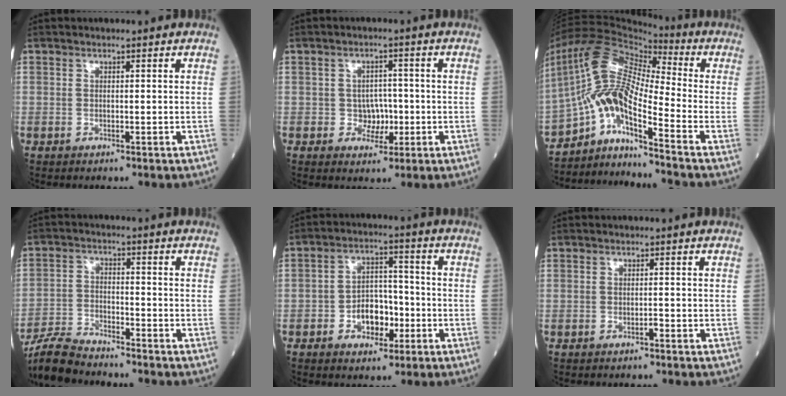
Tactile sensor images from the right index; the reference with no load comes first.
{"total": 3.8, "force": [-0.7, 3.0, 2.2], "torque": [-0.023, 0.007, -0.008]}
{"total": 12.3, "force": [-6.5, 1.8, 10.3], "torque": [-0.216, 0.018, -0.116]}
{"total": 7.4, "force": [-7.0, 0.8, 2.0], "torque": [-0.044, -0.018, -0.133]}
{"total": 7.2, "force": [-2.4, 4.4, 5.2], "torque": [-0.089, 0.016, -0.039]}
{"total": 0.7, "force": [-0.4, 0.1, 0.5], "torque": [-0.011, 0.000, -0.007]}